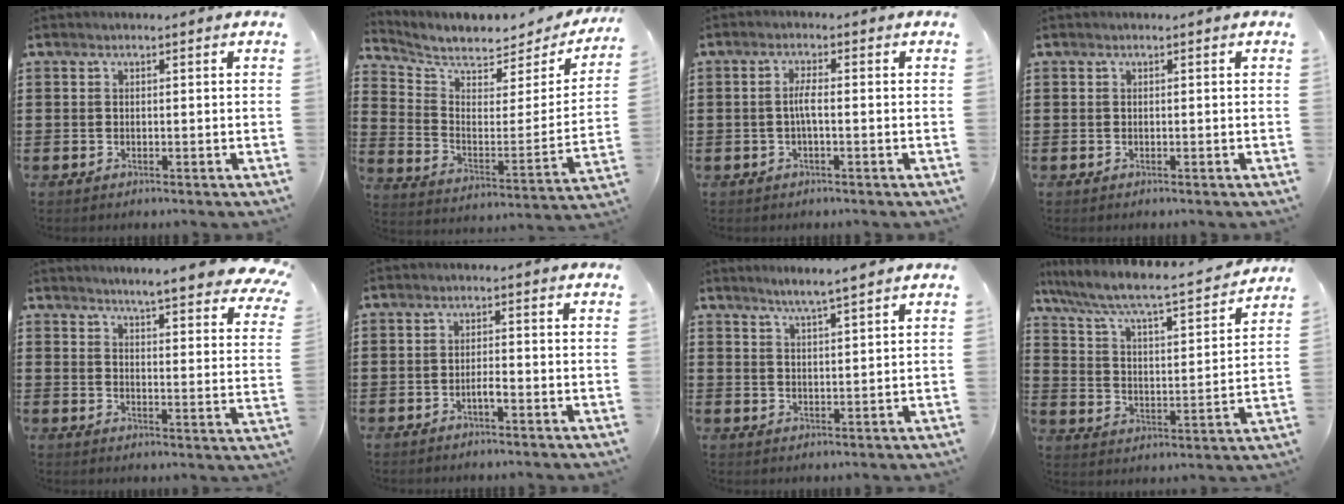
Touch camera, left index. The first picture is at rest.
{"total": 5.3, "force": [4.8, 1.2, 1.8], "torque": [-0.064, -0.044, 0.079]}
{"total": 2.6, "force": [-0.4, 0.4, 2.5], "torque": [-0.055, -0.002, -0.010]}
{"total": 0.0}
{"total": 5.7, "force": [5.2, -0.5, 2.3], "torque": [-0.058, -0.035, 0.088]}
{"total": 1.8, "force": [-1.0, 0.3, 1.5], "torque": [-0.028, 0.000, -0.017]}
{"total": 3.5, "force": [3.2, -0.5, 1.4], "torque": [-0.036, -0.006, 0.057]}
{"total": 5.9, "force": [5.0, 0.3, 3.0], "torque": [-0.082, -0.040, 0.074]}